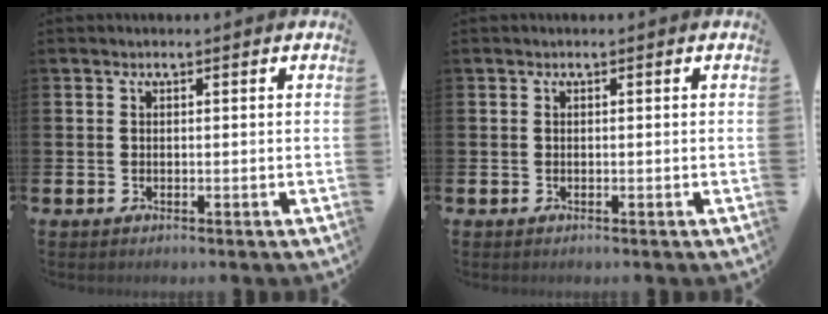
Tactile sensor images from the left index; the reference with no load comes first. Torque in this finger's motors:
{"motor_torque": [0.12, -0.25, -0.04, 0.00]}